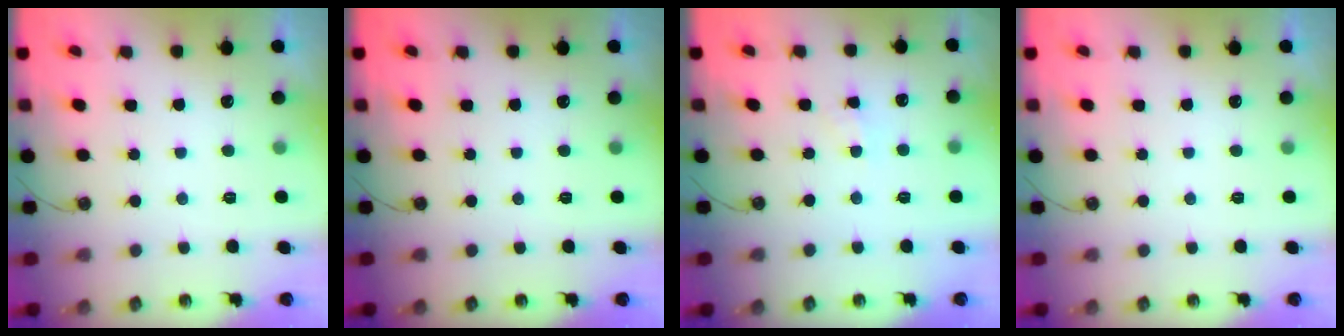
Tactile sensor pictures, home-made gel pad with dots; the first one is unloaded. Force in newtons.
{"total": 0.0}
{"total": 2.0, "press": 2.0, "slide": 0.3}
{"total": 0.0}